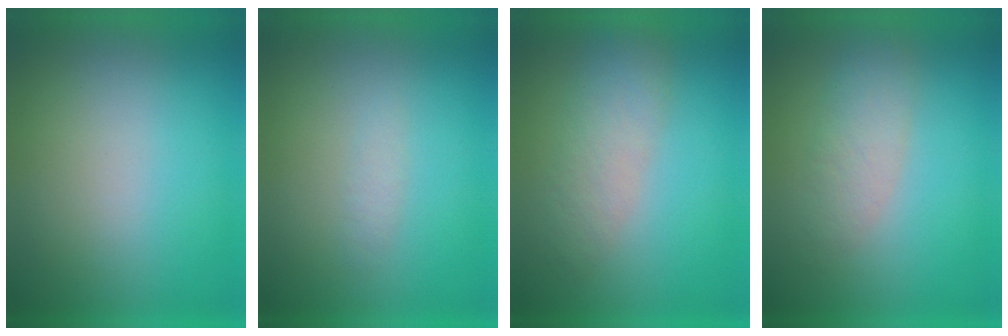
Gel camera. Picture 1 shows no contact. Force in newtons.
{"total": 1.3}
{"total": 3.4}
{"total": 2.9}